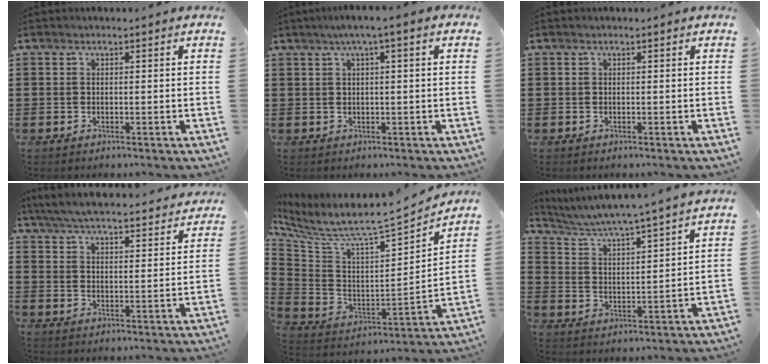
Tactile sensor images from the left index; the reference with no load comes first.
{"total": 2.4, "force": [0.6, -0.1, 2.3], "torque": [-0.043, -0.001, 0.009]}
{"total": 0.0}
{"total": 5.9, "force": [5.8, 0.0, 1.5], "torque": [-0.054, -0.037, 0.099]}
{"total": 5.0, "force": [4.4, 0.1, 2.3], "torque": [-0.074, -0.060, 0.061]}
{"total": 4.1, "force": [3.9, -0.9, 1.1], "torque": [-0.043, -0.037, 0.056]}